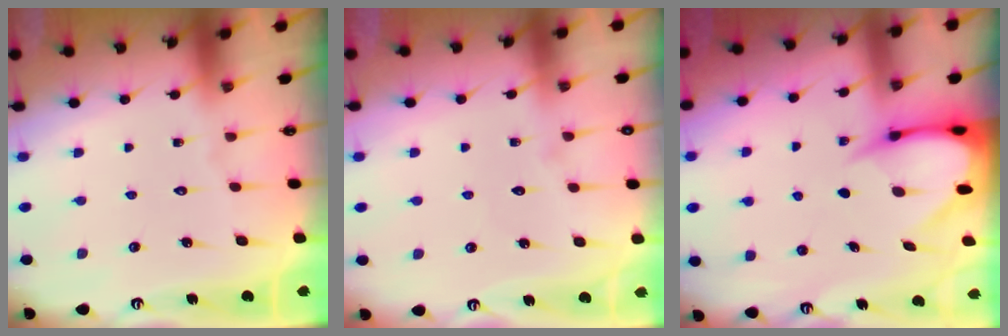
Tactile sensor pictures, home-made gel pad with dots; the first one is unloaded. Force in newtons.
{"total": 3.8, "press": 3.8, "slide": 0.4}
{"total": 5.0, "press": 5.0, "slide": 0.7}